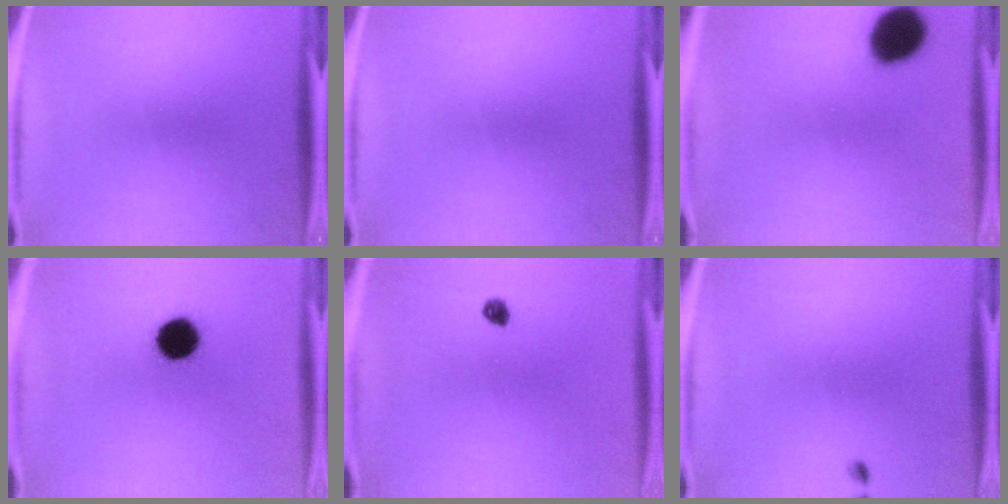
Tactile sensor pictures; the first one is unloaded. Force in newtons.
{"total": 0.0}
{"total": 12.4}
{"total": 10.5}
{"total": 1.7}
{"total": 0.6}